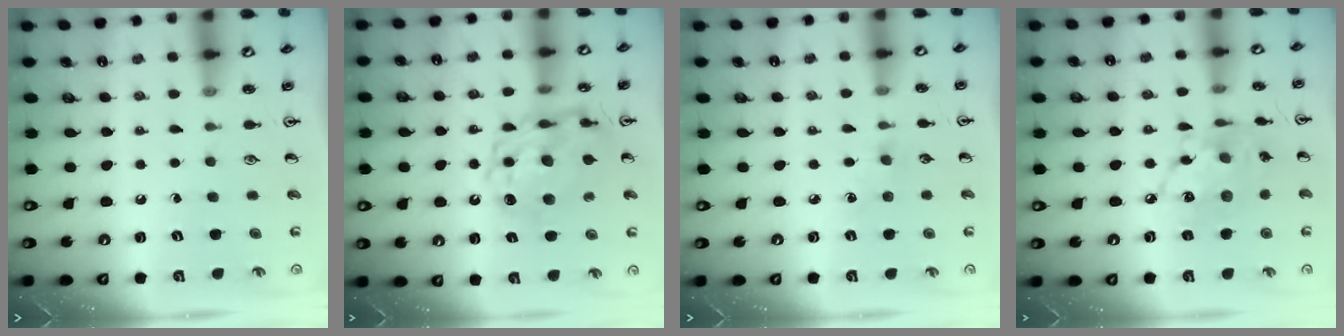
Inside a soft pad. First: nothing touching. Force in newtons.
{"total": 13.3, "press": 13.3, "slide": 1.0}
{"total": 3.0, "press": 2.9, "slide": 0.4}
{"total": 14.0, "press": 14.0, "slide": 1.2}